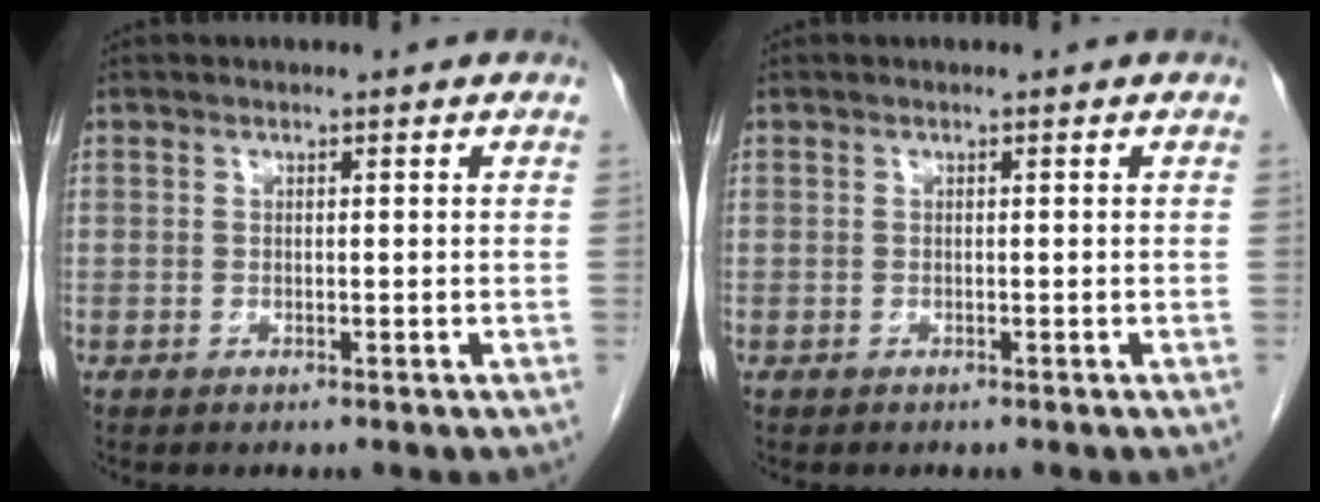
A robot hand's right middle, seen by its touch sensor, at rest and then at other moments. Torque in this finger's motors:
{"motor_torque": [0.07, 0.03, 0.07, 0.01]}